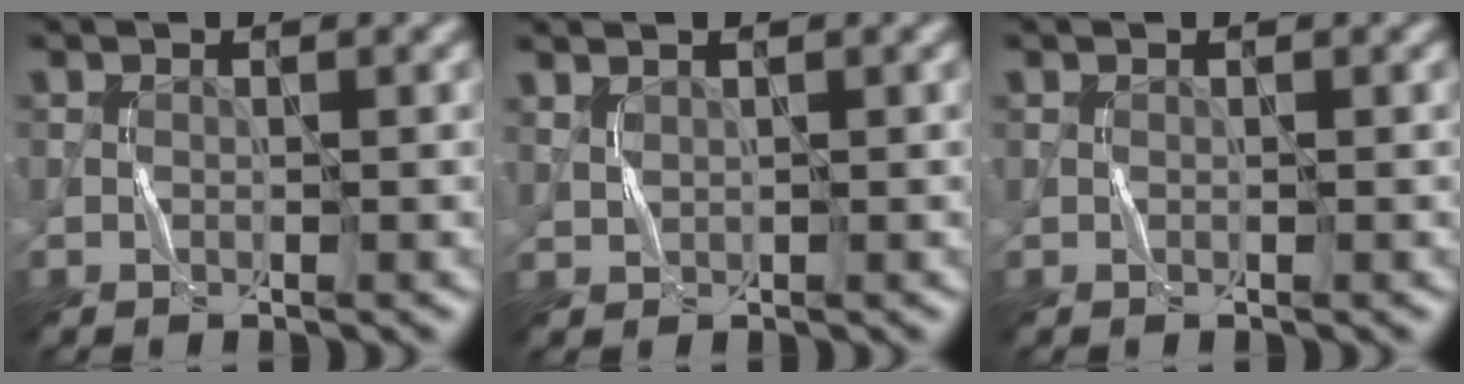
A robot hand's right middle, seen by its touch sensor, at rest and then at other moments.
{"total": 0.8, "force": [0.7, 0.1, 0.2], "torque": [-0.010, 0.001, 0.019]}
{"total": 0.0}